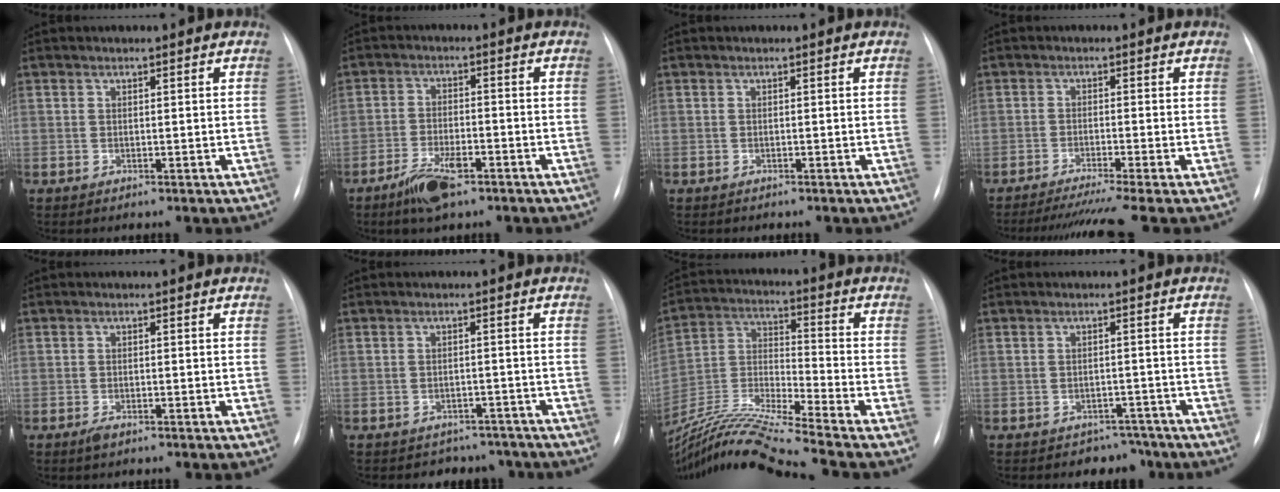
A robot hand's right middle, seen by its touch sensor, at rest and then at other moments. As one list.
[{"total": 6.0, "force": [-4.0, 2.1, 4.0], "torque": [-0.085, -0.006, -0.068]}, {"total": 0.7, "force": [-0.6, 0.3, 0.2], "torque": [-0.008, 0.000, -0.009]}, {"total": 8.2, "force": [-6.9, -1.8, 4.1], "torque": [-0.054, -0.023, -0.107]}, {"total": 1.6, "force": [-1.2, 0.5, 1.0], "torque": [-0.024, -0.003, -0.019]}, {"total": 5.6, "force": [-4.7, 3.0, -0.4], "torque": [0.017, 0.021, -0.056]}, {"total": 18.8, "force": [-16.3, -1.7, 9.2], "torque": [-0.210, -0.018, -0.307]}, {"total": 3.8, "force": [-3.1, 2.2, -0.3], "torque": [0.012, 0.016, -0.039]}]